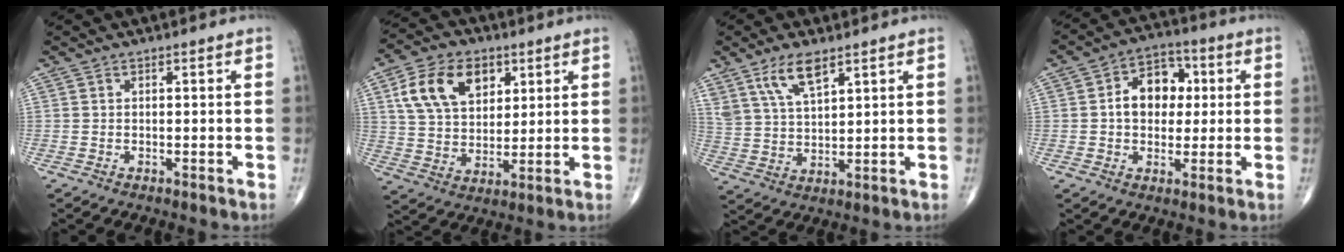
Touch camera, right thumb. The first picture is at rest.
{"total": 14.0, "force": [5.6, 9.3, 8.9], "torque": [-0.138, -0.011, 0.107]}
{"total": 8.0, "force": [5.1, 2.8, 5.5], "torque": [-0.103, -0.021, 0.106]}
{"total": 9.9, "force": [1.1, 7.4, 6.6], "torque": [-0.066, 0.019, 0.011]}